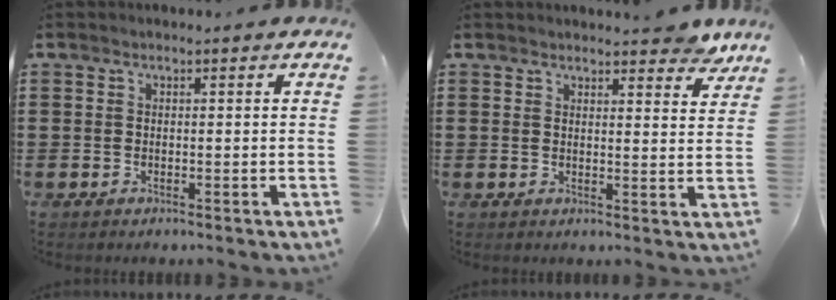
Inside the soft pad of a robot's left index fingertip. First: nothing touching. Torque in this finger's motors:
{"motor_torque": [0.89, 0.07, 0.31, 0.06]}